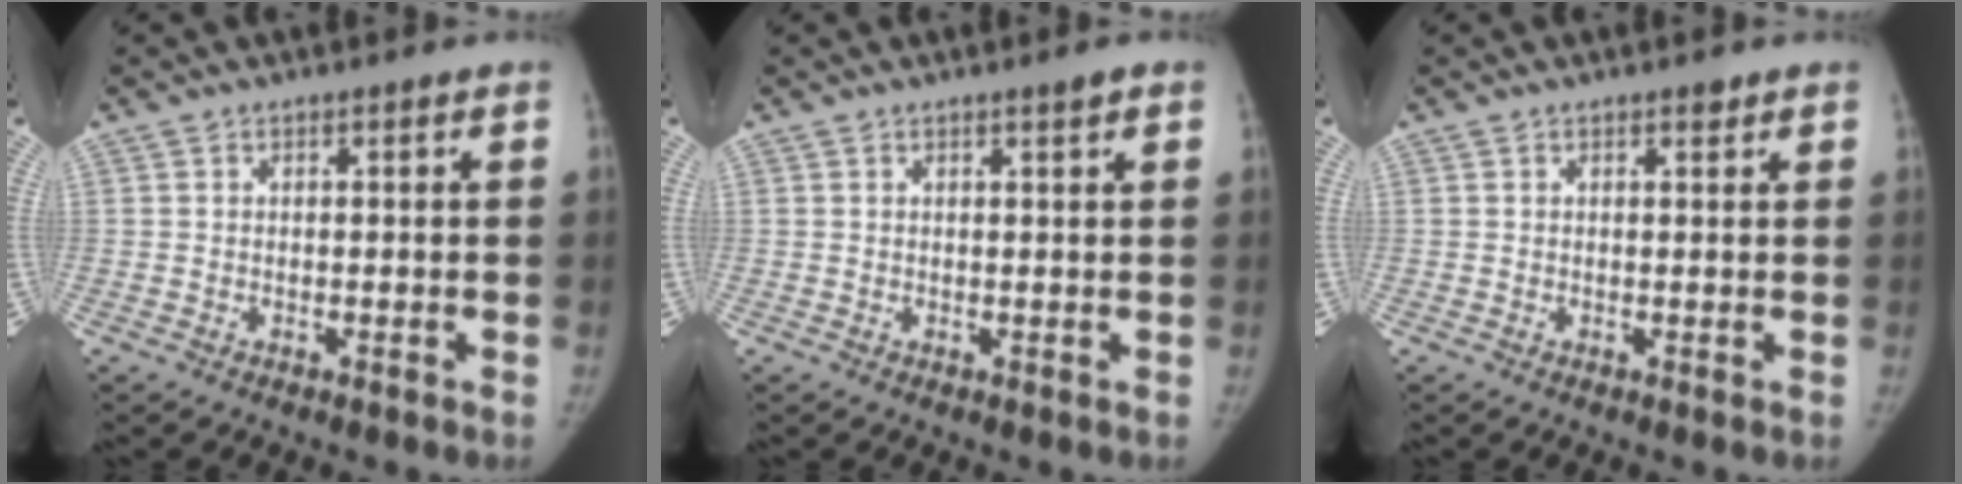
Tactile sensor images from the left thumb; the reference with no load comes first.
{"total": 1.3, "force": [0.9, 0.0, 1.0], "torque": [-0.012, -0.005, 0.014]}
{"total": 0.9, "force": [0.7, 0.4, 0.5], "torque": [-0.004, -0.004, 0.009]}